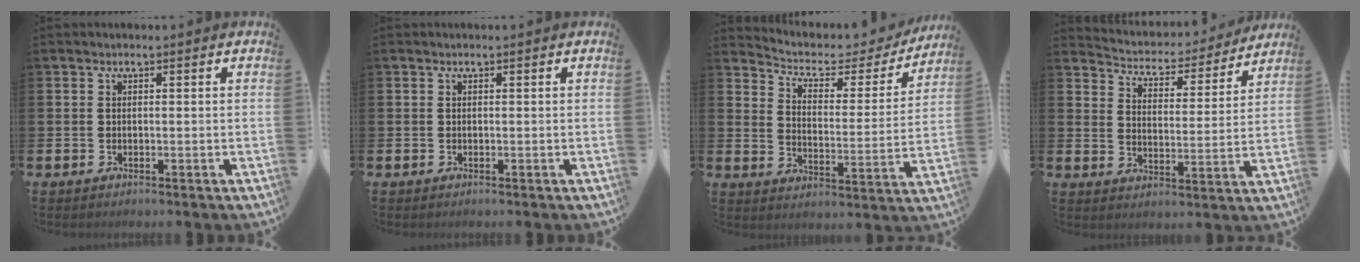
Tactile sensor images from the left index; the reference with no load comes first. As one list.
[{"total": 0.0}, {"total": 5.4, "force": [4.8, 2.2, 1.3], "torque": [-0.049, -0.039, 0.073]}, {"total": 4.7, "force": [4.6, 1.2, 0.4], "torque": [-0.037, -0.041, 0.073]}]